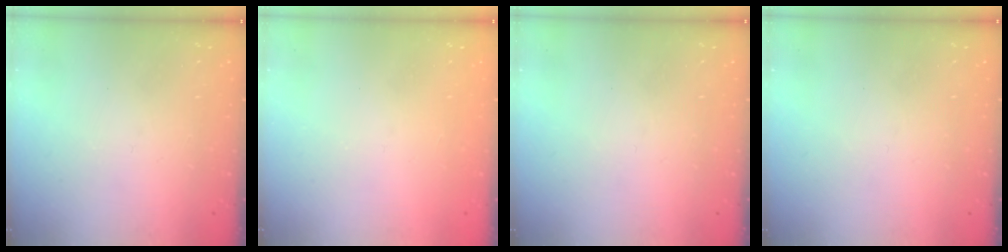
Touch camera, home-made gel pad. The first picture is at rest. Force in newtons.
{"total": 1.0, "press": 0.9, "slide": 0.3}
{"total": 0.0}
{"total": 0.0}